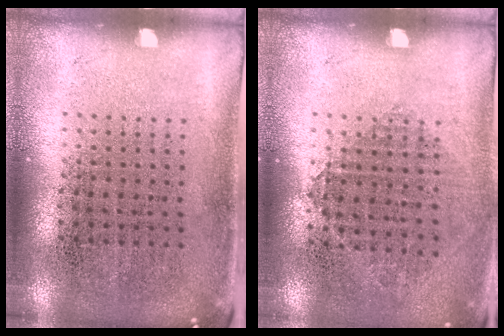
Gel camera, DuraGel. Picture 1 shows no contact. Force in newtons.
{"total": 0.8, "press": 0.8, "slide": 0.3}